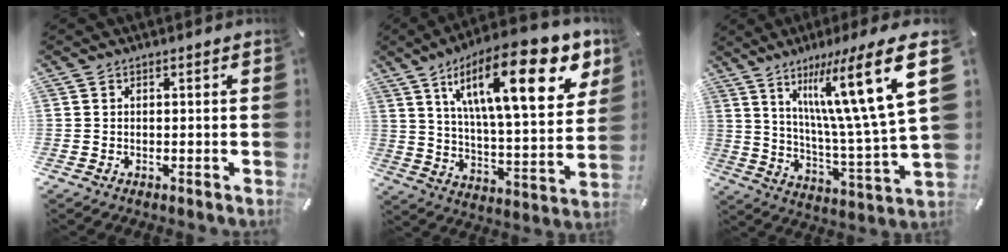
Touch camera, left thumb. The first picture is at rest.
{"total": 25.3, "force": [12.8, 8.8, 20.0], "torque": [-0.321, -0.062, 0.198]}
{"total": 24.1, "force": [11.8, 4.0, 20.6], "torque": [-0.327, -0.071, 0.174]}